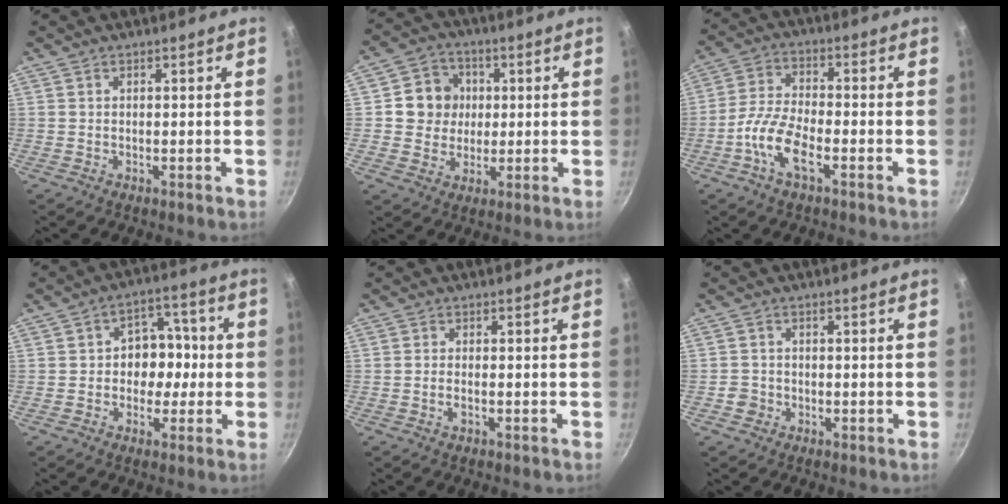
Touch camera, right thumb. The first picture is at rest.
{"total": 8.9, "force": [1.2, 8.3, 3.0], "torque": [-0.011, 0.009, 0.014]}
{"total": 8.6, "force": [-3.9, 3.3, 6.9], "torque": [-0.143, 0.026, -0.086]}
{"total": 8.8, "force": [-0.6, 7.2, 5.1], "torque": [-0.006, 0.024, -0.016]}
{"total": 1.4, "force": [-0.5, 0.5, 1.2], "torque": [-0.033, 0.003, -0.014]}
{"total": 2.6, "force": [-0.9, 2.4, 0.5], "torque": [0.001, 0.012, -0.014]}